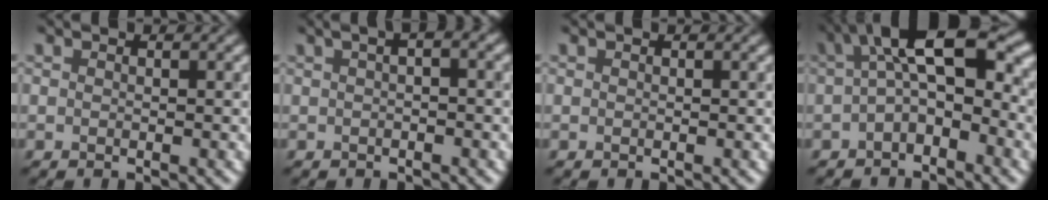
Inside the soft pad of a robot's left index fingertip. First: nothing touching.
{"total": 2.5, "force": [0.7, 0.8, 2.3], "torque": [-0.033, 0.014, 0.005]}
{"total": 0.0}
{"total": 6.0, "force": [0.2, 2.4, 5.5], "torque": [-0.086, 0.020, -0.009]}